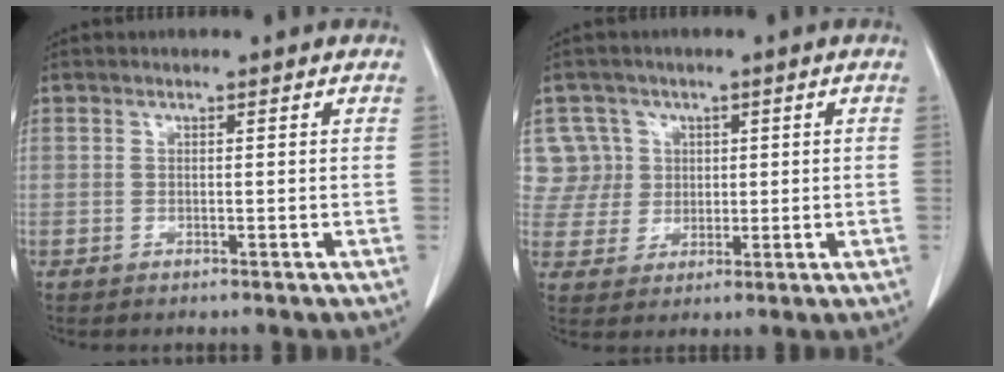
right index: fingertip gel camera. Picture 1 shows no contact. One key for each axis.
{"total": 6.6, "fx": 2.2, "fy": 6.3, "fz": -0.3, "tx": 0.018, "ty": 0.019, "tz": 0.051}